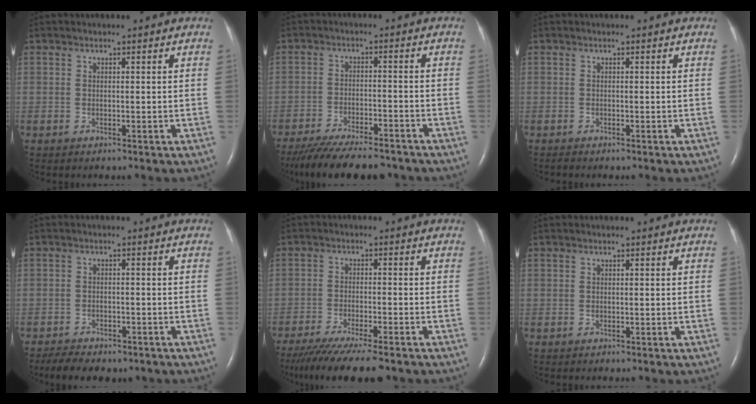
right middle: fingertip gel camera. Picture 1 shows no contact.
{"total": 14.8, "force": [-12.9, 2.9, 6.6], "torque": [-0.125, -0.021, -0.191]}
{"total": 0.0}
{"total": 7.4, "force": [-5.9, 3.1, 3.2], "torque": [-0.051, -0.003, -0.081]}
{"total": 12.9, "force": [-10.7, 1.3, 7.2], "torque": [-0.119, -0.031, -0.167]}
{"total": 0.0}